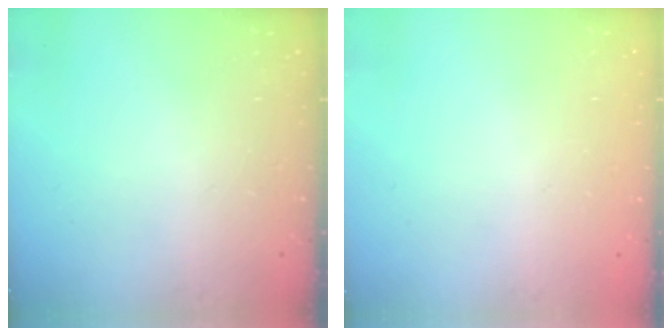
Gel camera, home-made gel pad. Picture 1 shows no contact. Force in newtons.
{"total": 0.0}